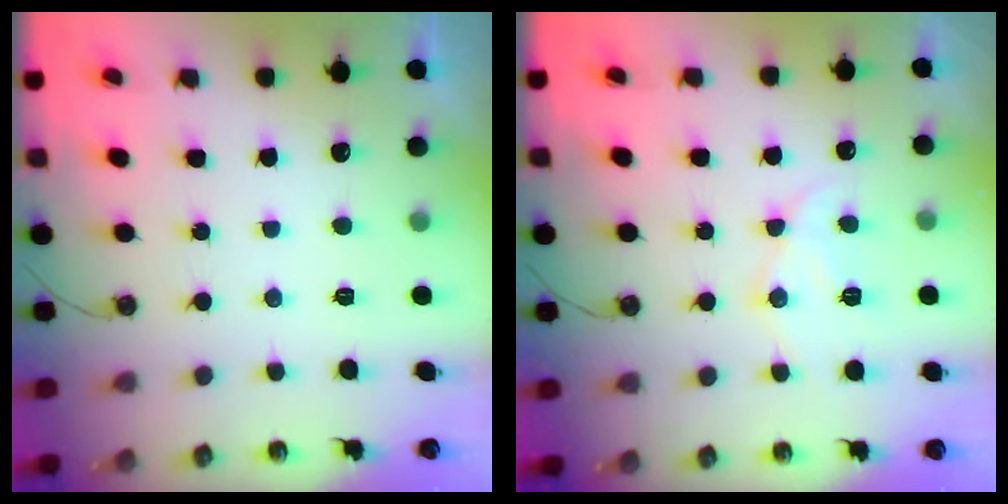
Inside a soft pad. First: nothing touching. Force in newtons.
{"total": 12.2, "press": 12.1, "slide": 1.0}